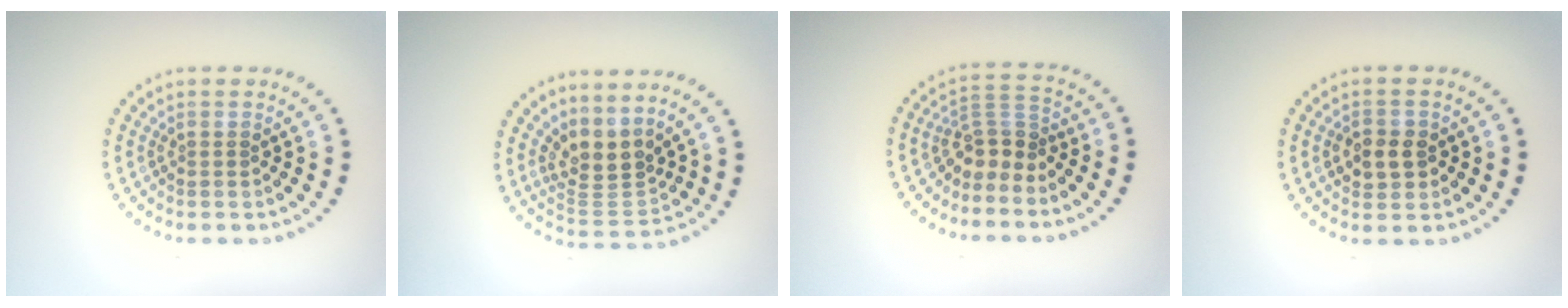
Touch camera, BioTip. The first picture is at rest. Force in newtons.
{"total": 3.6, "press": 2.7, "slide": 2.4}
{"total": 3.0, "press": 2.2, "slide": 2.0}
{"total": 2.5, "press": 2.5, "slide": 0.4}